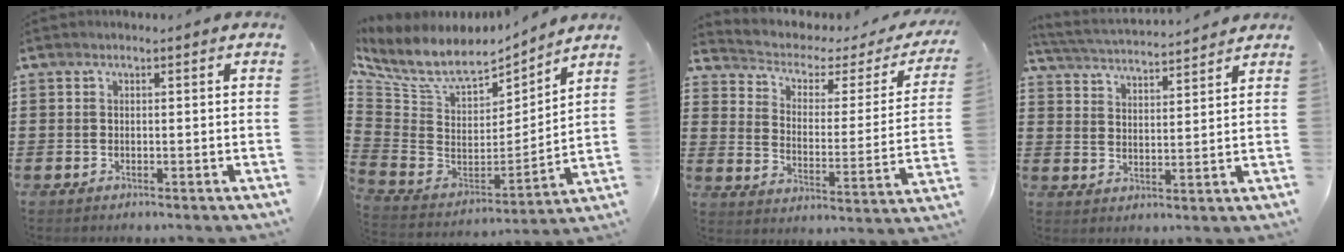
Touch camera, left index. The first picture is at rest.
{"total": 8.0, "force": [6.5, 2.8, 3.7], "torque": [-0.104, -0.045, 0.116]}
{"total": 2.8, "force": [1.4, 1.8, 1.6], "torque": [-0.048, -0.015, 0.013]}
{"total": 3.5, "force": [3.5, -0.3, 0.4], "torque": [-0.027, -0.026, 0.057]}